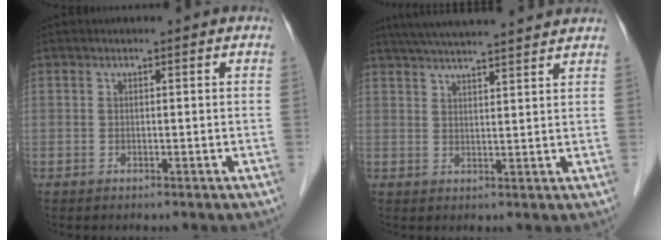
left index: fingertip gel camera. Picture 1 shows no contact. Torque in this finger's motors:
{"motor_torque": [-0.14, -0.55, 0.40, 0.12]}